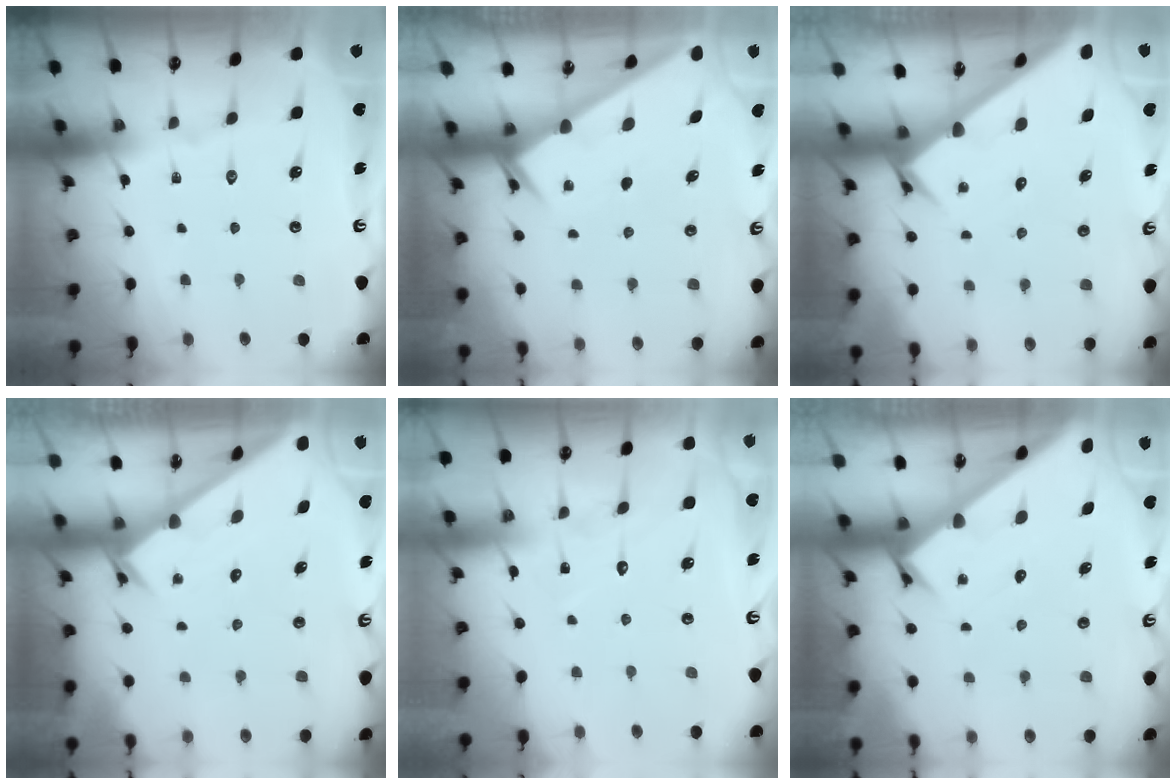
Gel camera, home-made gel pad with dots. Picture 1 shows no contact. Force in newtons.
{"total": 2.0, "press": 2.0, "slide": 0.1}
{"total": 2.8, "press": 2.8, "slide": 0.3}
{"total": 2.4, "press": 2.4, "slide": 0.2}
{"total": 5.9, "press": 5.9, "slide": 0.2}
{"total": 2.6, "press": 2.6, "slide": 0.2}